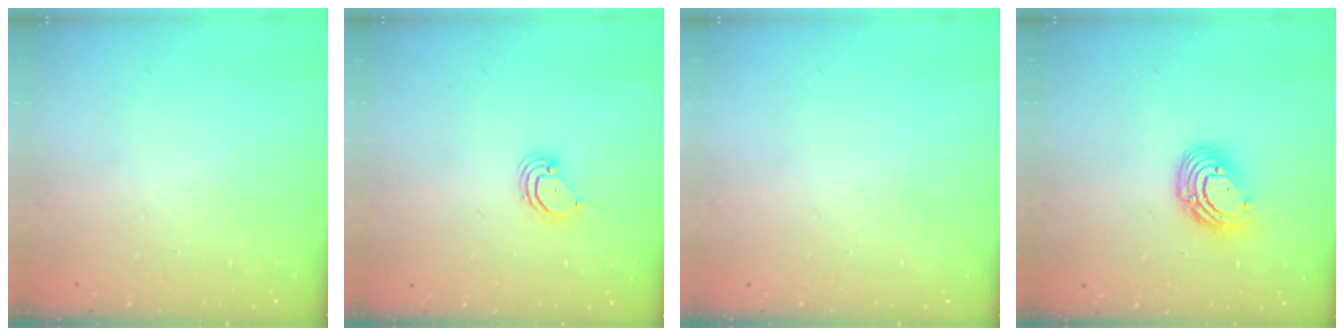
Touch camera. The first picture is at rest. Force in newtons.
{"total": 3.7, "press": 3.7, "slide": 0.3}
{"total": 0.0}
{"total": 10.7, "press": 10.7, "slide": 0.8}